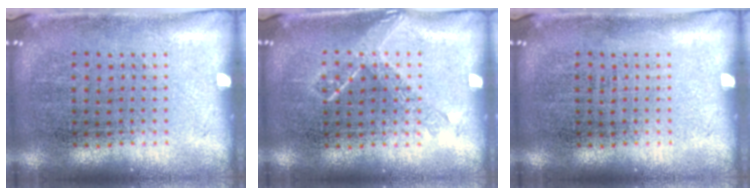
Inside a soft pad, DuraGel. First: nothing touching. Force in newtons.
{"total": 1.0, "press": 0.9, "slide": 0.3}
{"total": 0.0}